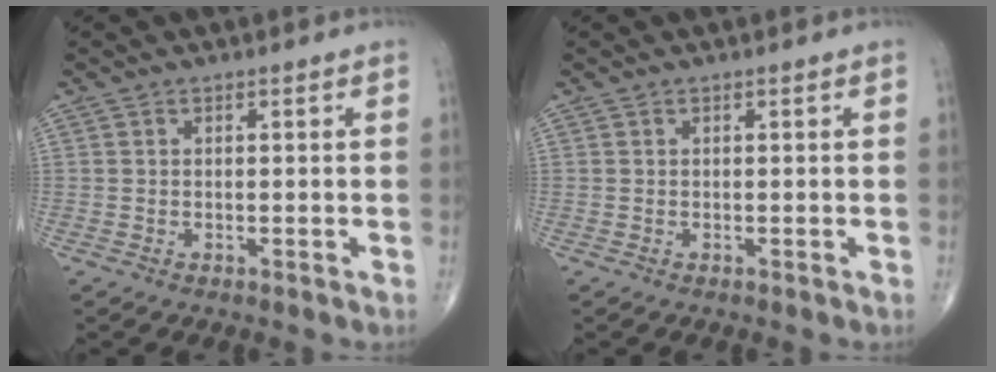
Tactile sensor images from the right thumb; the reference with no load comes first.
{"total": 0.0}